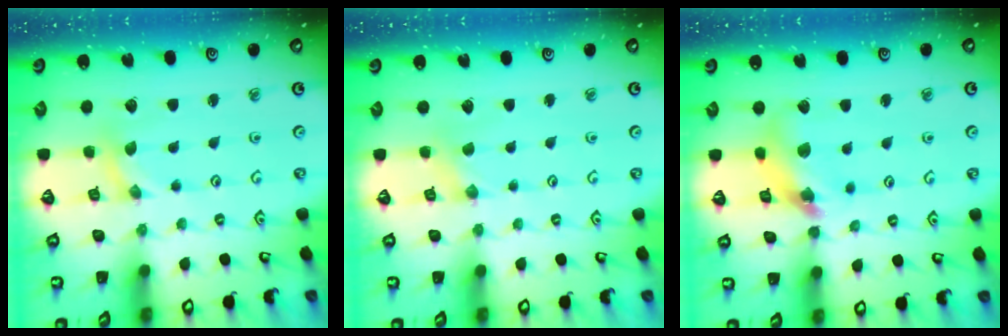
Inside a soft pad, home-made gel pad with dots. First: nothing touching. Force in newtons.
{"total": 1.1, "press": 1.1, "slide": 0.3}
{"total": 12.8, "press": 12.7, "slide": 1.5}